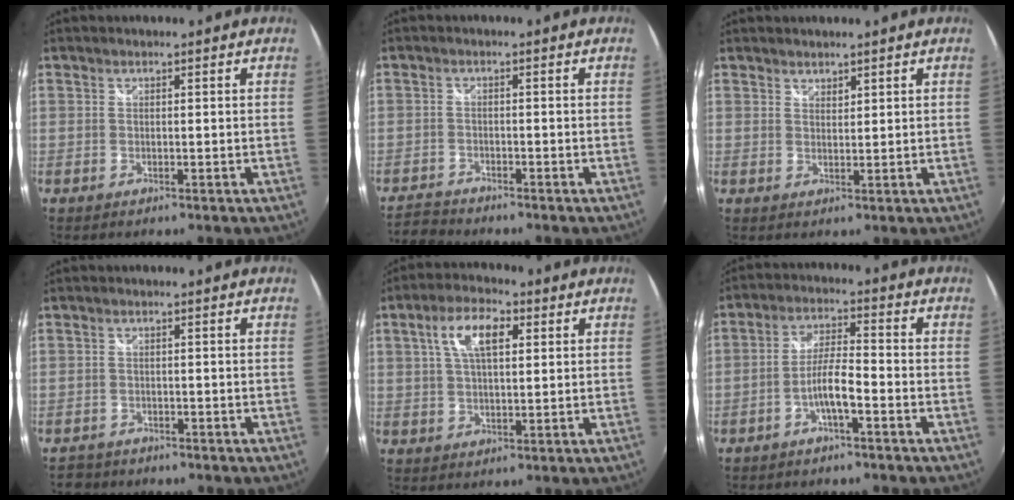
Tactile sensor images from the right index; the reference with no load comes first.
{"total": 3.9, "force": [-3.8, 0.7, 0.2], "torque": [-0.023, -0.009, -0.078]}
{"total": 1.5, "force": [1.4, 0.5, 0.1], "torque": [0.002, 0.001, 0.024]}
{"total": 2.8, "force": [-2.4, 1.5, 0.0], "torque": [-0.013, 0.000, -0.043]}
{"total": 8.2, "force": [2.8, 3.6, 6.8], "torque": [-0.128, 0.018, 0.050]}
{"total": 5.6, "force": [-2.8, 0.8, 4.7], "torque": [-0.098, 0.009, -0.051]}